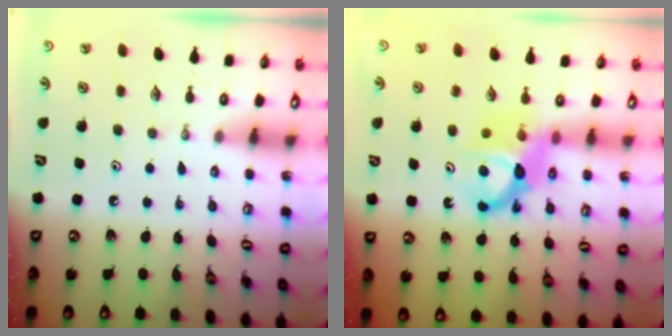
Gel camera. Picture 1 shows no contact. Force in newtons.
{"total": 9.1, "press": 9.1, "slide": 0.8}